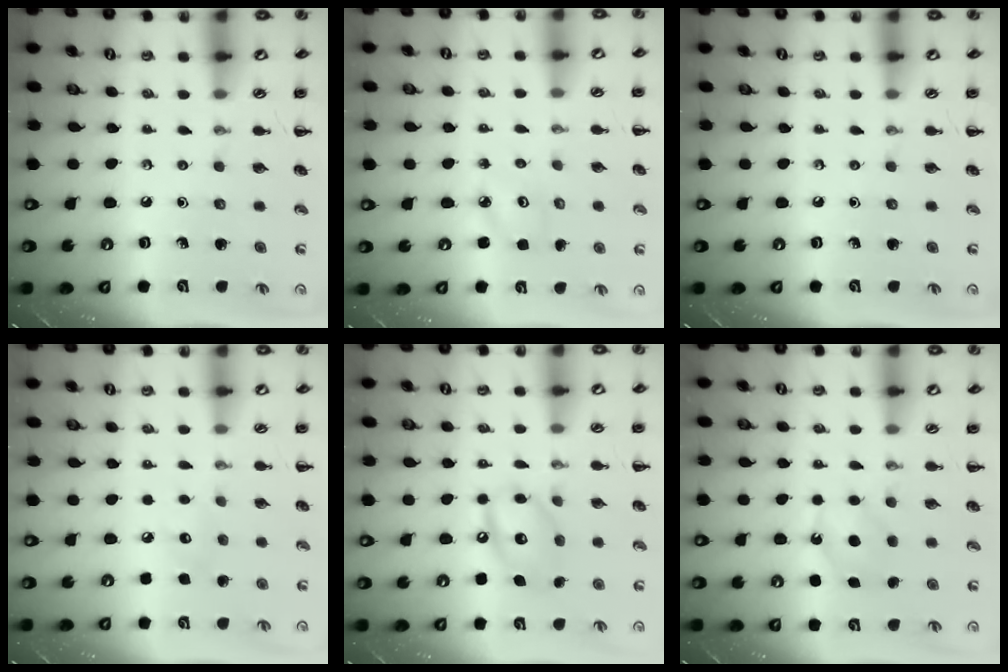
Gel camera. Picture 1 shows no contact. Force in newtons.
{"total": 2.9, "press": 2.8, "slide": 0.5}
{"total": 0.0}
{"total": 5.8, "press": 5.6, "slide": 1.5}
{"total": 12.2, "press": 12.0, "slide": 2.0}
{"total": 5.5, "press": 5.2, "slide": 1.7}